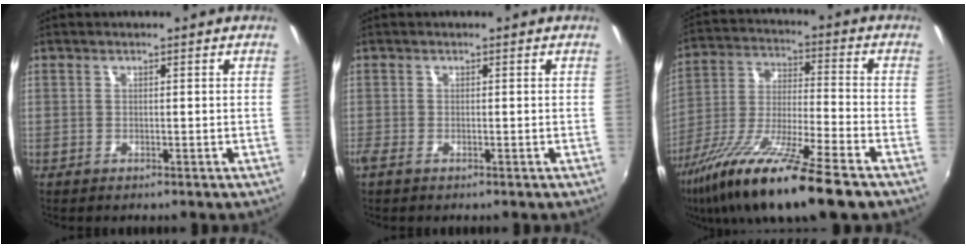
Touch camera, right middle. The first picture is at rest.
{"total": 1.1, "force": [-0.6, 0.1, 0.9], "torque": [-0.020, -0.005, -0.015]}
{"total": 19.8, "force": [-13.4, 2.1, 14.3], "torque": [-0.273, -0.038, -0.240]}